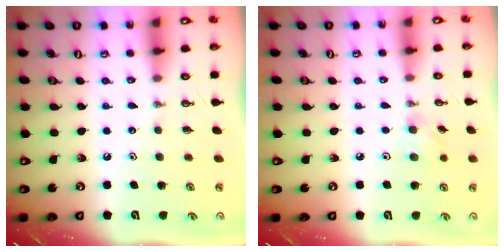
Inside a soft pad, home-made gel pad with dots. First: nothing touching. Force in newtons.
{"total": 4.3, "press": 4.1, "slide": 1.3}